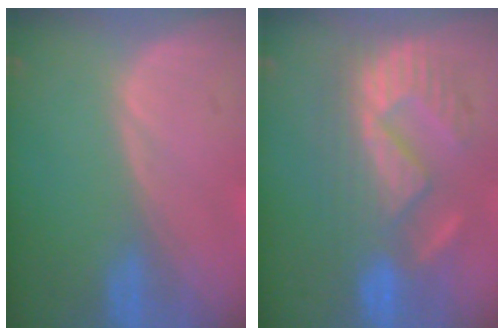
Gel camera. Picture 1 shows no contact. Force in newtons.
{"total": 9.7, "press": 9.7, "slide": 0.3}